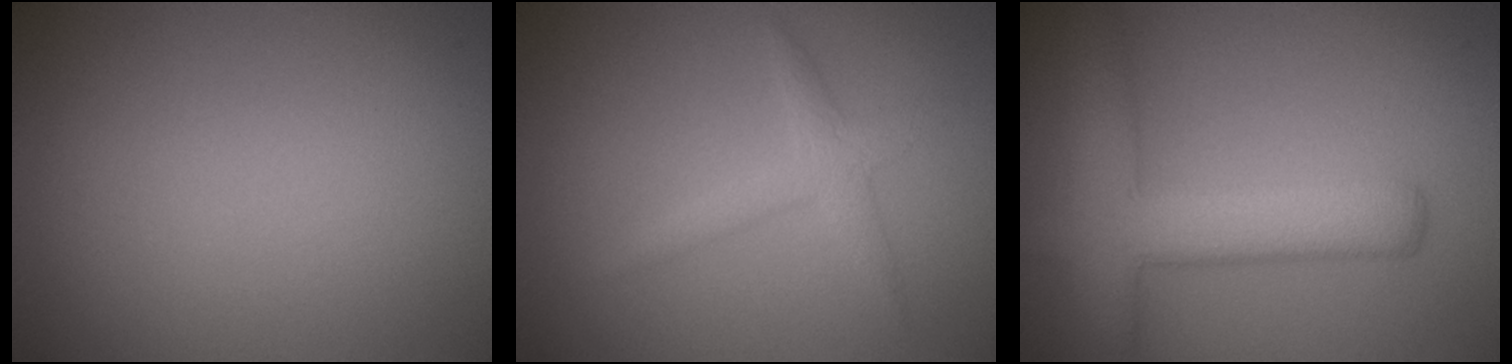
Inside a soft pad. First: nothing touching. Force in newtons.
{"total": 1.9, "press": 1.9, "slide": 0.1}
{"total": 6.5, "press": 6.5, "slide": 0.3}